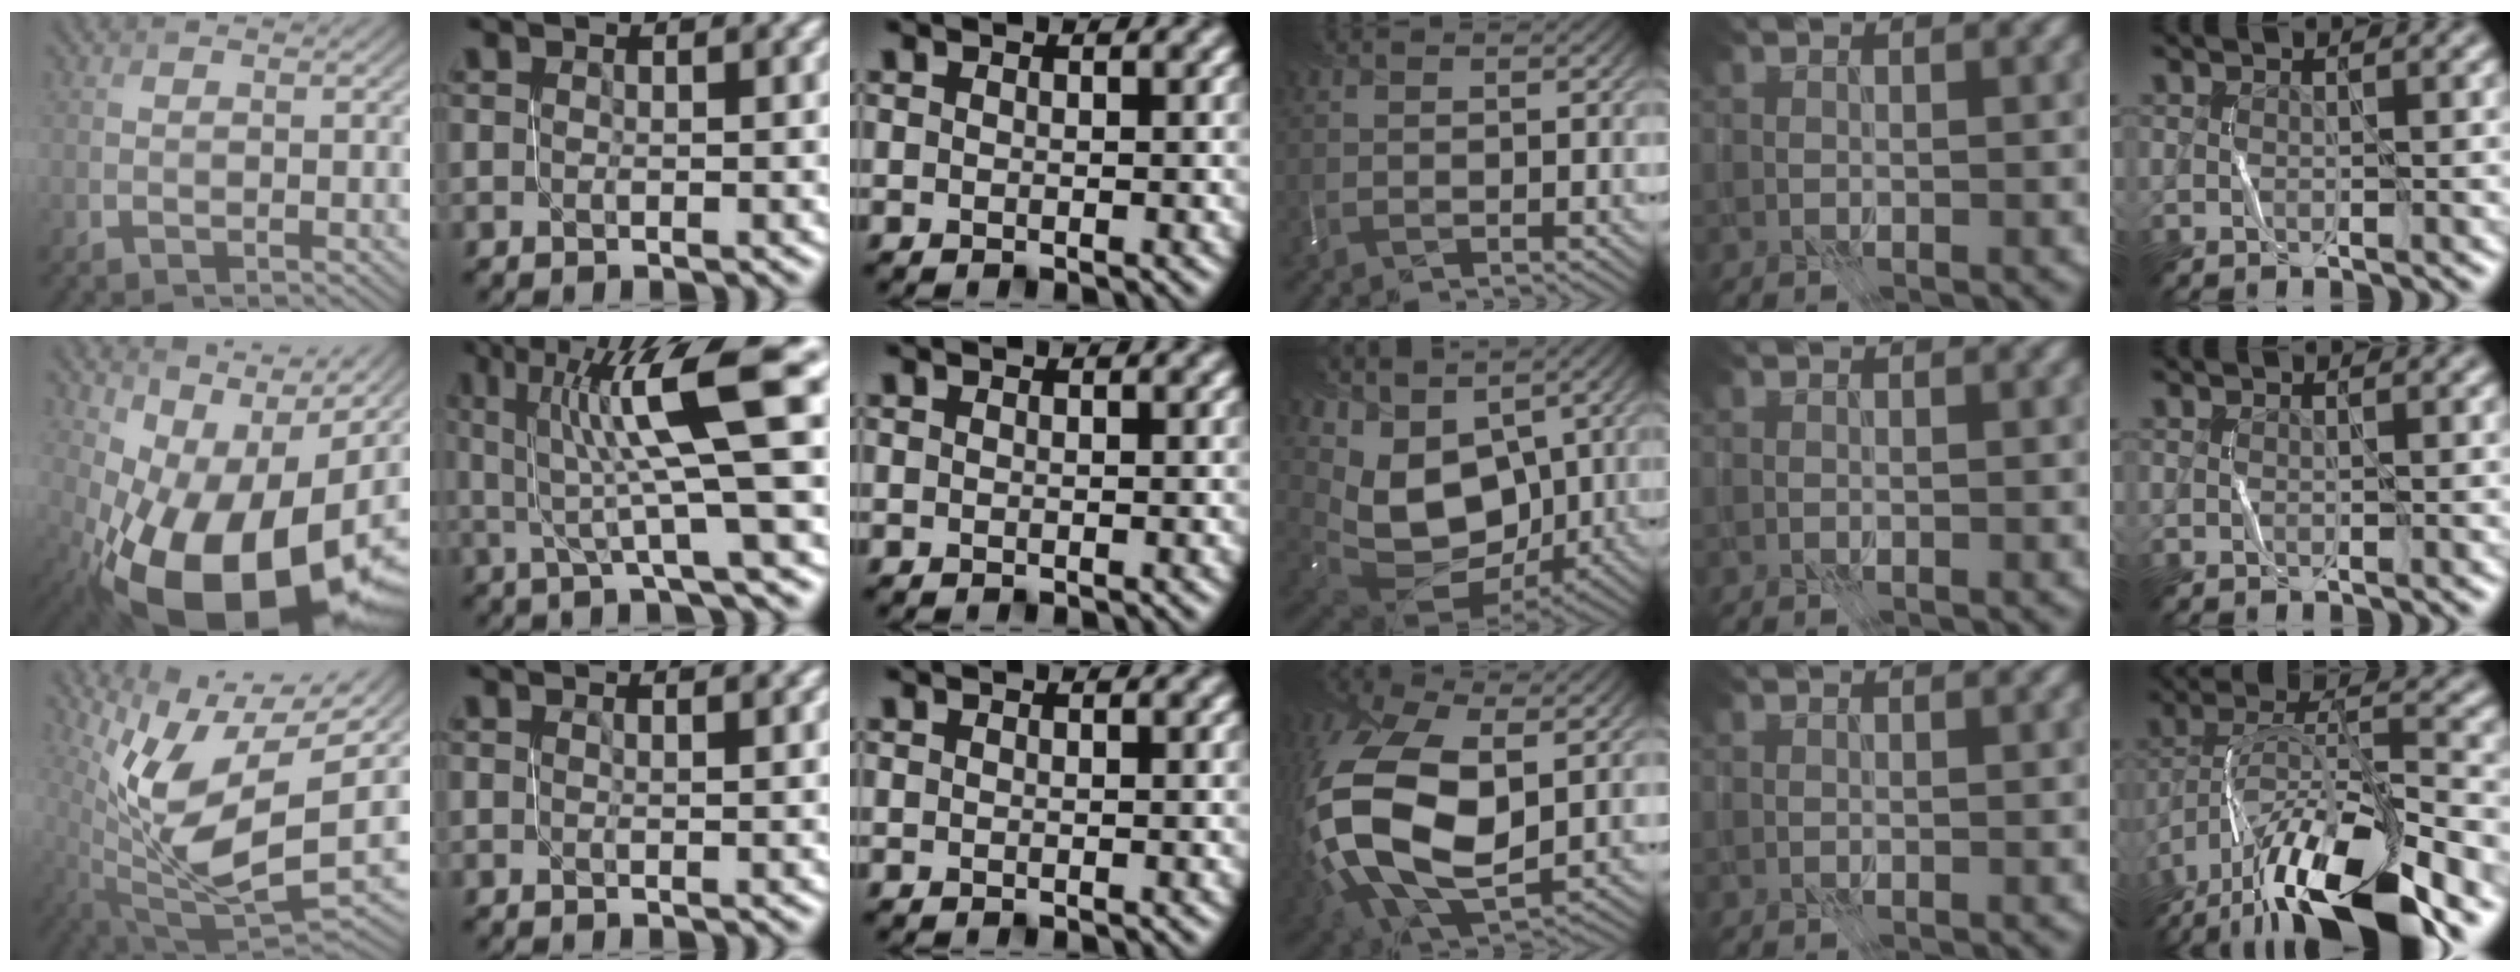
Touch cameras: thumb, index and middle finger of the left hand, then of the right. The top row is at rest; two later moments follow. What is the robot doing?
{"motion": "open", "object": "stapler"}